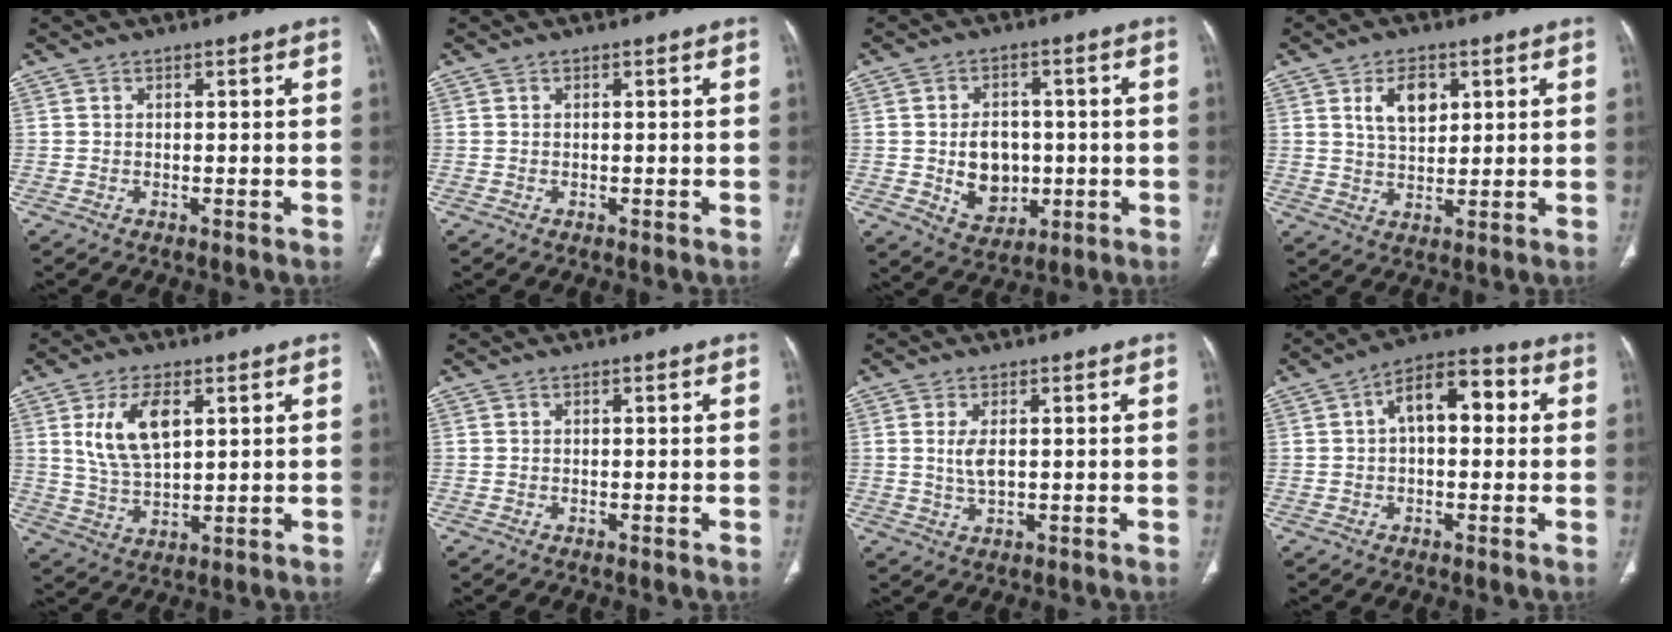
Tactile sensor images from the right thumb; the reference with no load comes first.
{"total": 0.0}
{"total": 9.4, "force": [-0.9, 7.3, 5.9], "torque": [-0.058, 0.002, 0.001]}
{"total": 7.0, "force": [2.7, 4.1, 5.0], "torque": [-0.070, -0.014, 0.053]}
{"total": 10.1, "force": [3.5, 5.0, 8.0], "torque": [-0.148, -0.012, 0.074]}
{"total": 0.0}
{"total": 3.6, "force": [0.5, 1.6, 3.2], "torque": [-0.070, -0.005, 0.015]}
{"total": 10.2, "force": [1.7, 5.5, 8.4], "torque": [-0.112, 0.034, 0.017]}